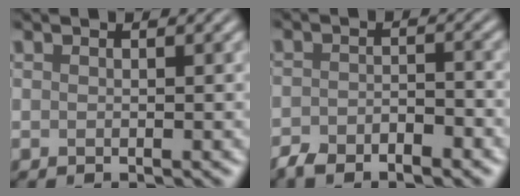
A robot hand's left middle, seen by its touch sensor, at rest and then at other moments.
{"total": 3.5, "force": [-2.8, 1.3, 1.6], "torque": [-0.026, -0.001, -0.048]}